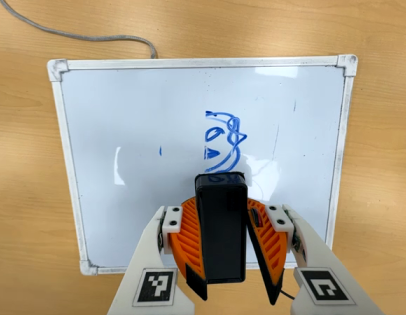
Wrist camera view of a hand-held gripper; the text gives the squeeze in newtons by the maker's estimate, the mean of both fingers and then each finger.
{"total": 8.1, "left": 9.1, "right": 7.2}